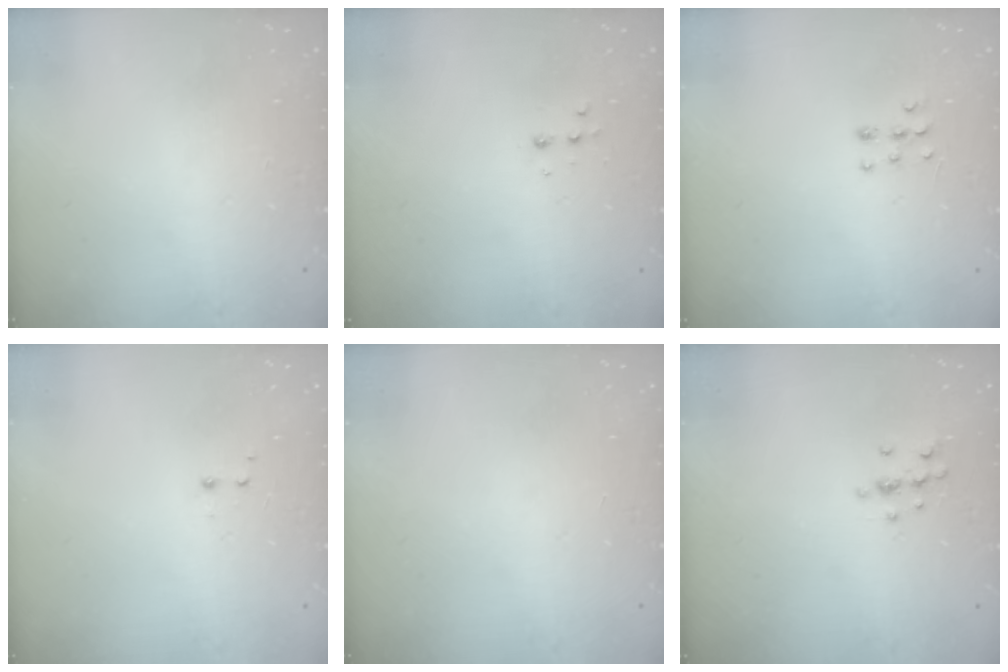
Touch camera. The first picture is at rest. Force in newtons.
{"total": 4.1, "press": 4.0, "slide": 0.8}
{"total": 5.9, "press": 5.8, "slide": 0.7}
{"total": 1.2, "press": 1.0, "slide": 0.6}
{"total": 0.0}
{"total": 6.5, "press": 6.2, "slide": 2.1}